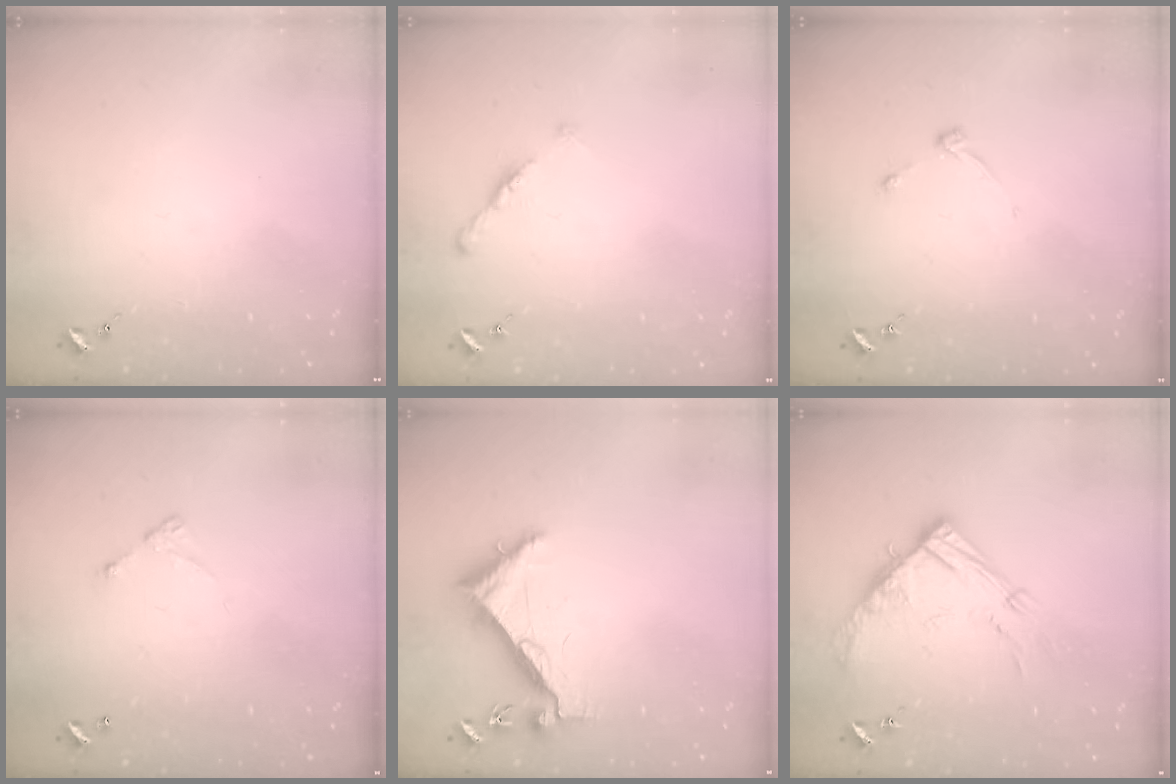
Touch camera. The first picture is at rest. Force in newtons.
{"total": 5.3, "press": 5.2, "slide": 0.6}
{"total": 3.8, "press": 3.8, "slide": 0.5}
{"total": 4.0, "press": 4.0, "slide": 0.3}
{"total": 6.2, "press": 6.2, "slide": 0.7}
{"total": 15.1, "press": 15.1, "slide": 1.5}